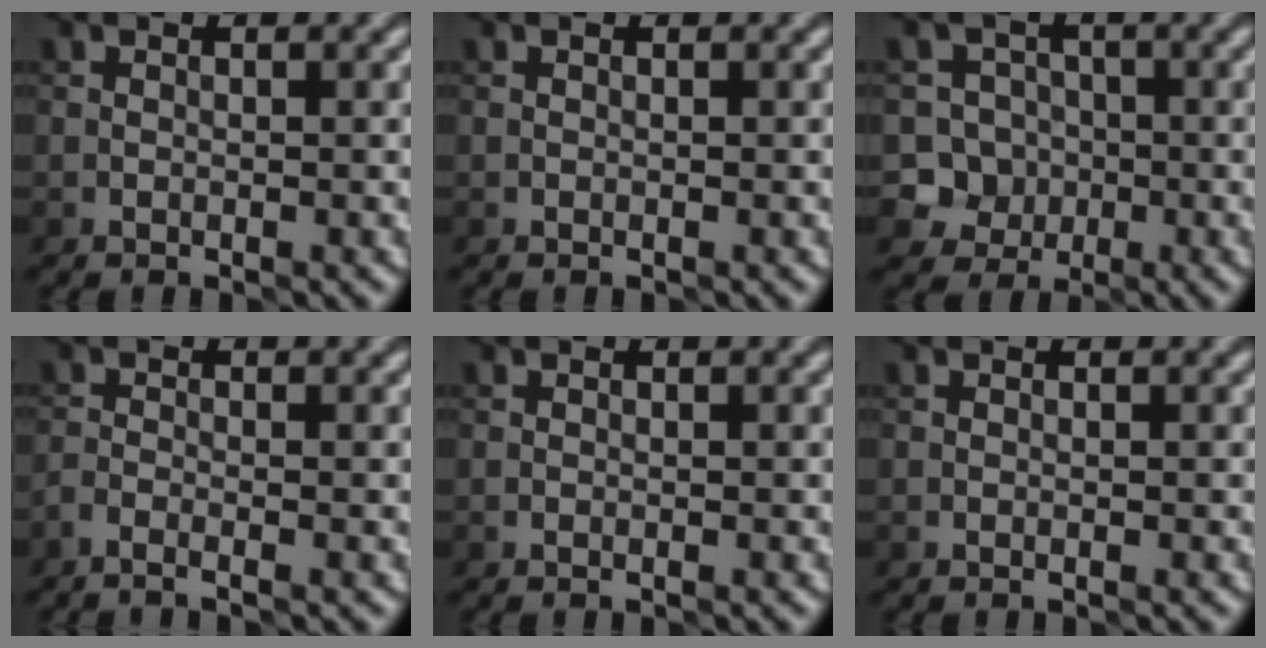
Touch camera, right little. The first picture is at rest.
{"total": 0.0}
{"total": 5.3, "force": [-1.7, 5.0, 0.6], "torque": [0.005, -0.007, -0.051]}
{"total": 1.0, "force": [-0.9, -0.2, 0.4], "torque": [-0.011, -0.005, -0.024]}
{"total": 0.0}
{"total": 0.0}